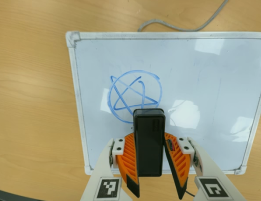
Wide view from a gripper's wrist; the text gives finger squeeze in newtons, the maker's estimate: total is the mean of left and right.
{"total": 5.2, "left": 4.5, "right": 5.8}